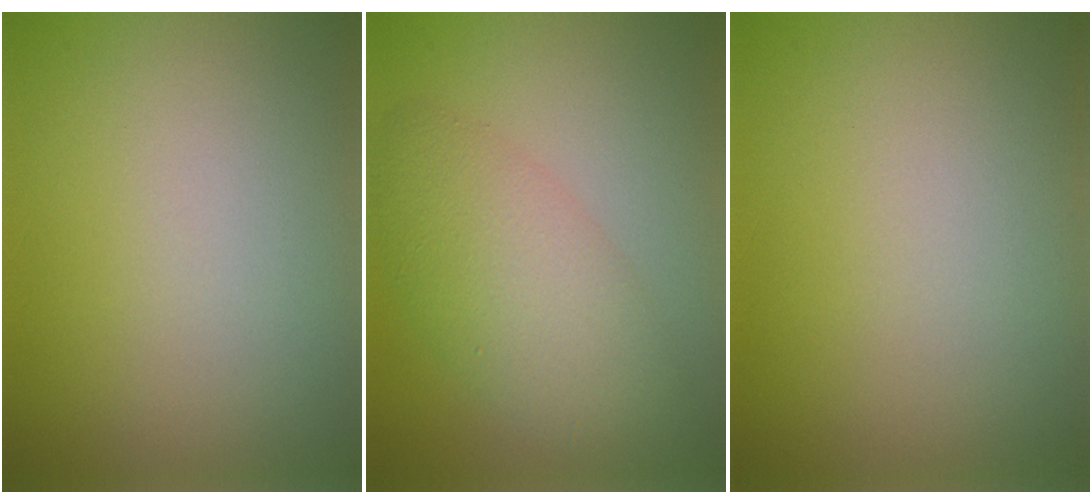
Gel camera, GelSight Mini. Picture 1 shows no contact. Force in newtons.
{"total": 5.5, "press": 5.5, "slide": 0.1}
{"total": 0.0}